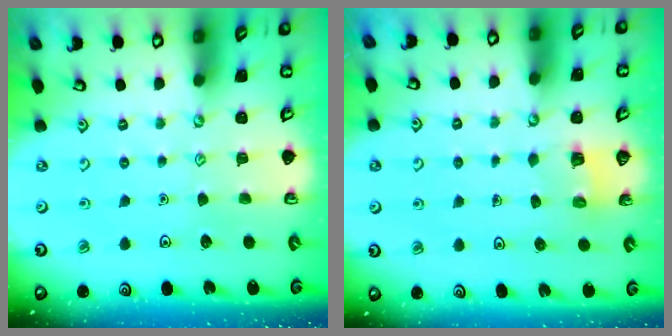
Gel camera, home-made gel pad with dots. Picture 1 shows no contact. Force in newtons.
{"total": 3.3, "press": 3.3, "slide": 0.1}